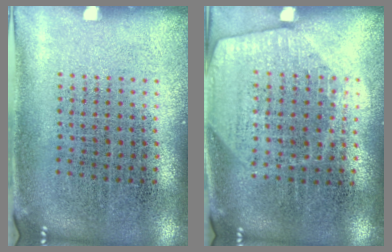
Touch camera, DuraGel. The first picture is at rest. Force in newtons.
{"total": 1.7, "press": 1.6, "slide": 0.8}